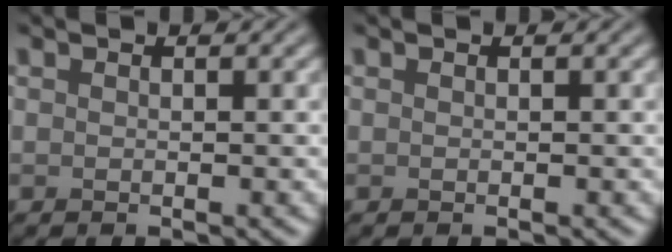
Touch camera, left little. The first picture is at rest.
{"total": 0.0}